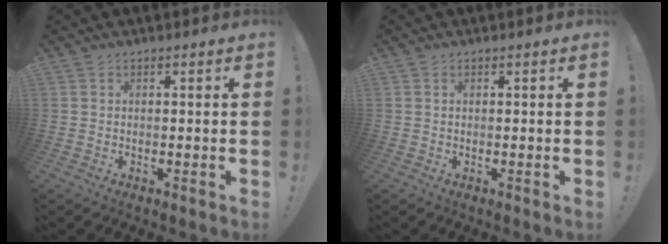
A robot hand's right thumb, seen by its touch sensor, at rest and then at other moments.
{"total": 0.0}